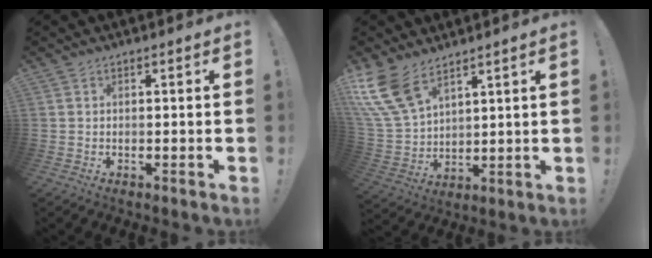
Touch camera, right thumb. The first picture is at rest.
{"total": 13.1, "force": [8.6, 6.5, 7.4], "torque": [-0.170, -0.045, 0.170]}